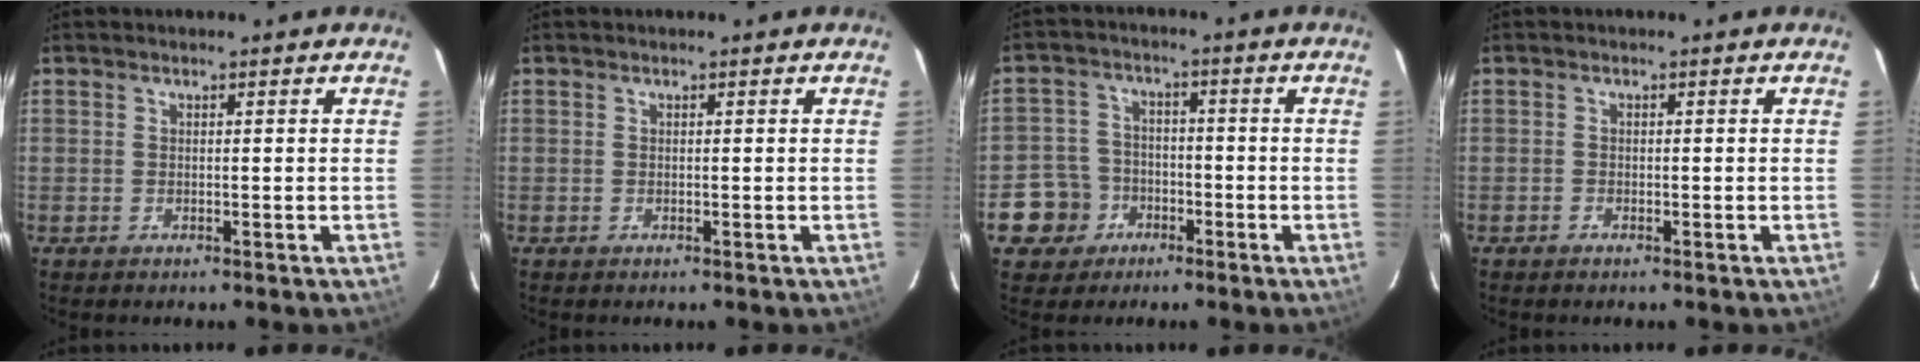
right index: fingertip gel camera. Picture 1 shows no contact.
{"total": 0.0}
{"total": 7.7, "force": [-3.4, 6.9, 1.1], "torque": [-0.049, 0.027, -0.052]}
{"total": 0.7, "force": [-0.6, 0.3, 0.1], "torque": [-0.004, 0.002, -0.012]}